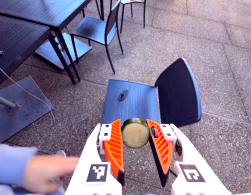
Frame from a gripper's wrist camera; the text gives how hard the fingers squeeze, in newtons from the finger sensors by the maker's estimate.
{"total": 10.3, "left": 9.8, "right": 10.7}